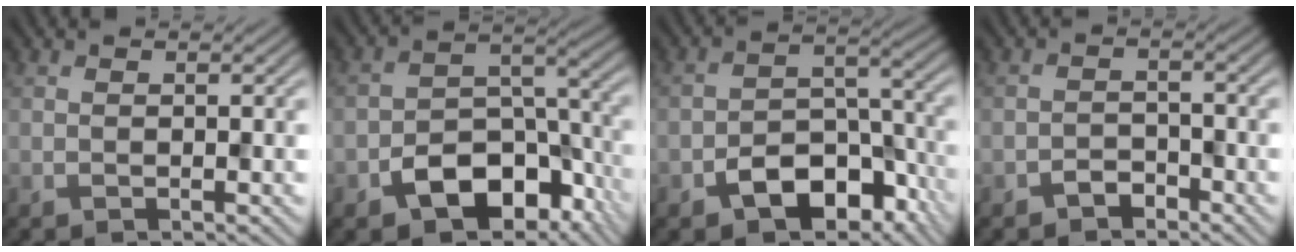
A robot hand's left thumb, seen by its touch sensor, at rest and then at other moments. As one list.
[{"total": 11.0, "force": [-5.9, 6.6, 6.6], "torque": [-0.105, -0.018, -0.100]}, {"total": 9.6, "force": [-5.2, 5.7, 5.6], "torque": [-0.085, -0.015, -0.089]}, {"total": 2.3, "force": [-1.8, 1.2, 0.8], "torque": [-0.008, 0.006, -0.036]}]